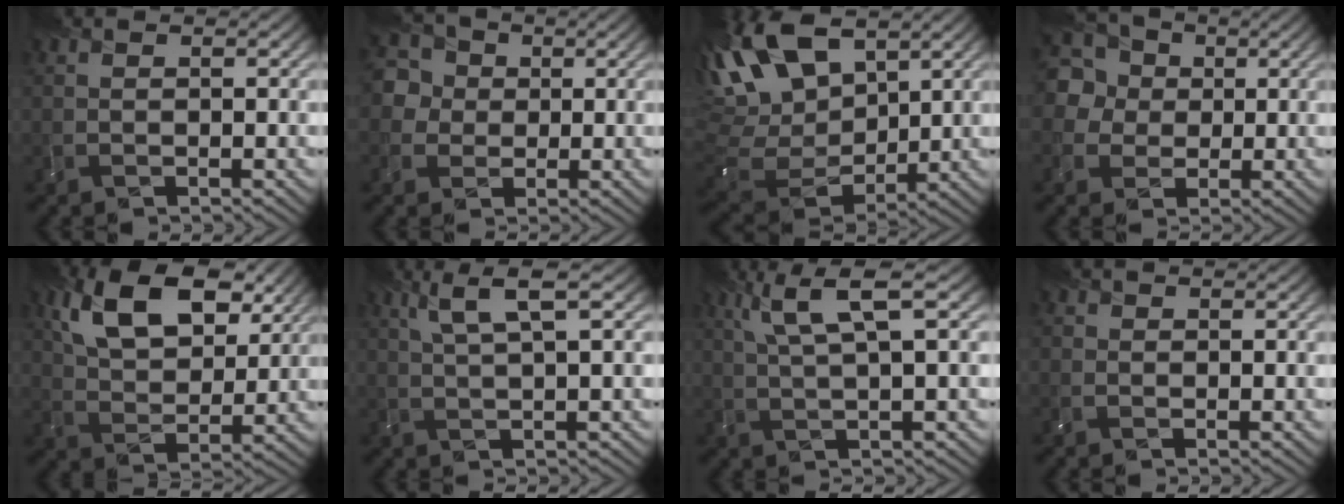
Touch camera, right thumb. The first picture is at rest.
{"total": 6.0, "force": [1.2, 5.4, 2.2], "torque": [-0.090, 0.019, 0.004]}
{"total": 17.9, "force": [8.0, 10.1, 12.4], "torque": [-0.306, 0.042, 0.152]}
{"total": 8.6, "force": [1.9, 7.6, 3.6], "torque": [-0.122, 0.034, 0.014]}
{"total": 12.1, "force": [5.6, 6.6, 8.4], "torque": [-0.169, 0.011, 0.111]}
{"total": 4.5, "force": [1.9, 0.5, 4.0], "torque": [-0.081, 0.012, 0.040]}
{"total": 6.0, "force": [2.3, 0.9, 5.5], "torque": [-0.105, 0.015, 0.050]}
{"total": 1.3, "force": [-0.3, 1.2, 0.4], "torque": [-0.004, -0.002, -0.006]}